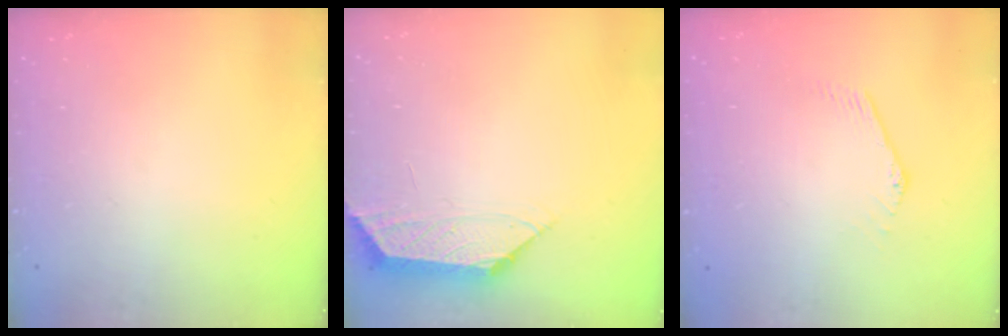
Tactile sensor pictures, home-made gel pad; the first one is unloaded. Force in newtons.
{"total": 3.2, "press": 3.1, "slide": 0.6}
{"total": 1.6, "press": 1.6, "slide": 0.0}